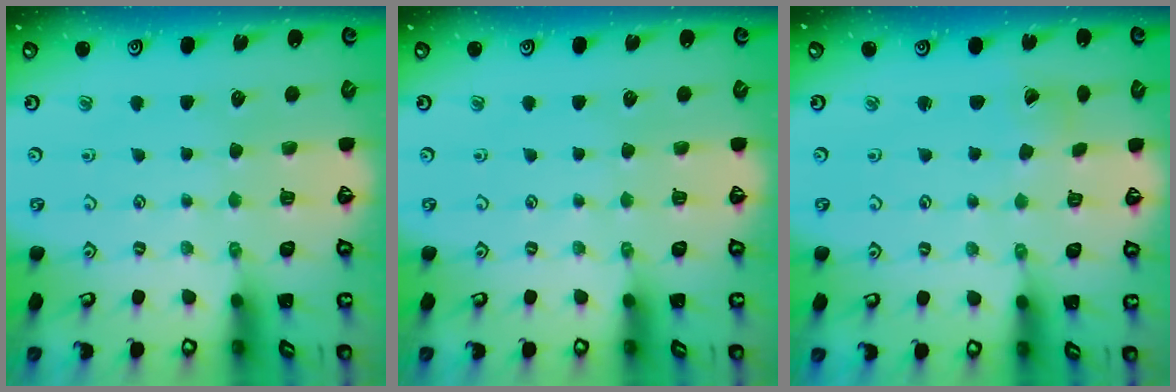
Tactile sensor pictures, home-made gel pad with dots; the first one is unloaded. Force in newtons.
{"total": 0.0}
{"total": 2.9, "press": 2.9, "slide": 0.2}